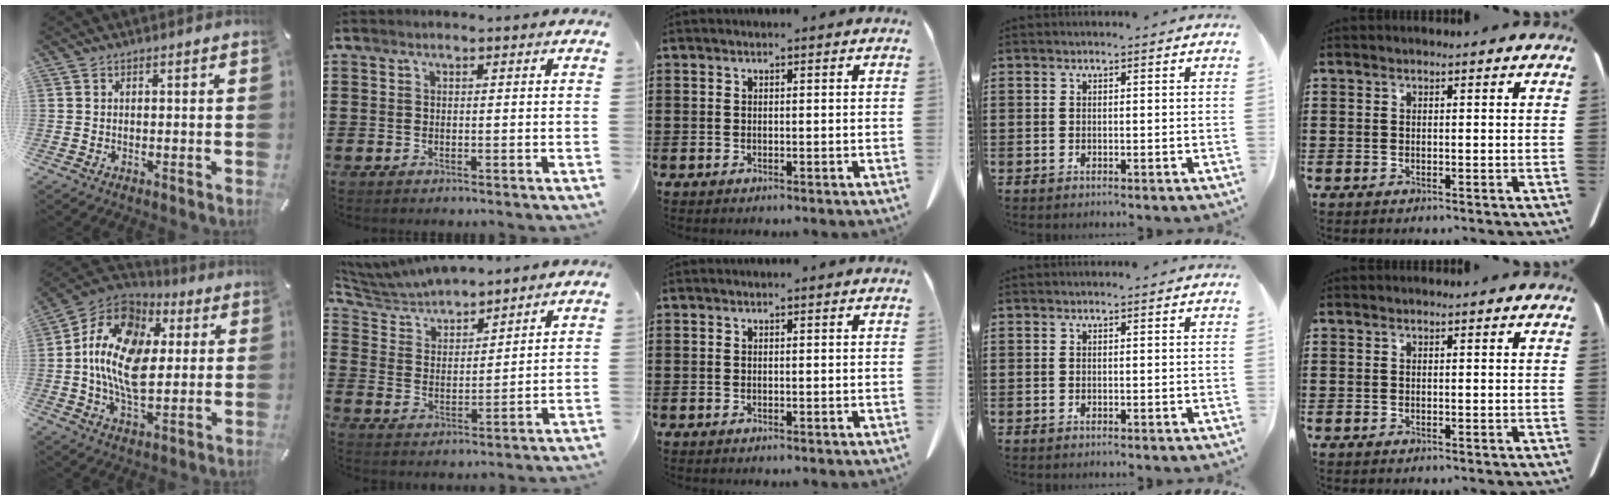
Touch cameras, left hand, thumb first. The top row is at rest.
{"thumb": {"total": 16.9, "force": [1.1, 11.1, 12.6], "torque": [-0.268, -0.002, 0.015]}, "index": {"total": 5.8, "force": [5.7, 0.6, 0.8], "torque": [-0.049, -0.032, 0.096]}}